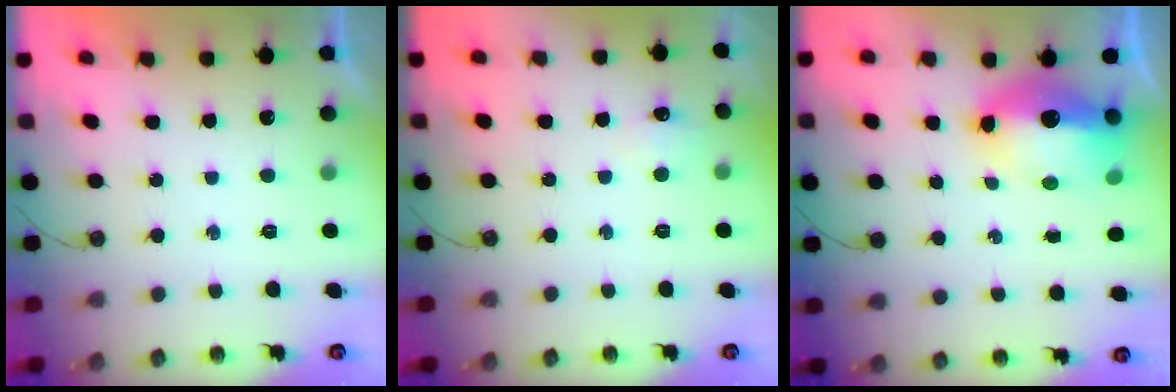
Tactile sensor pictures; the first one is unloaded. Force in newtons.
{"total": 6.3, "press": 6.3, "slide": 0.8}
{"total": 14.5, "press": 13.9, "slide": 4.0}